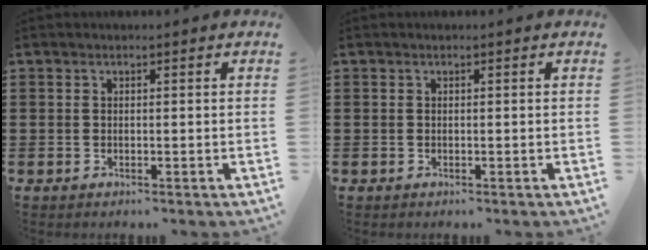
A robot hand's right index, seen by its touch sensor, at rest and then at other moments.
{"total": 0.0}